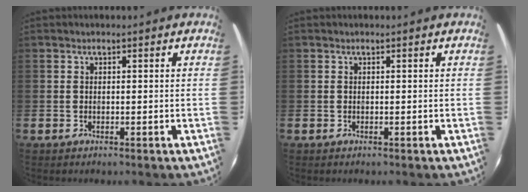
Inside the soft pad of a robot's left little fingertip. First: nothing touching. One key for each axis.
{"total": 0.0}